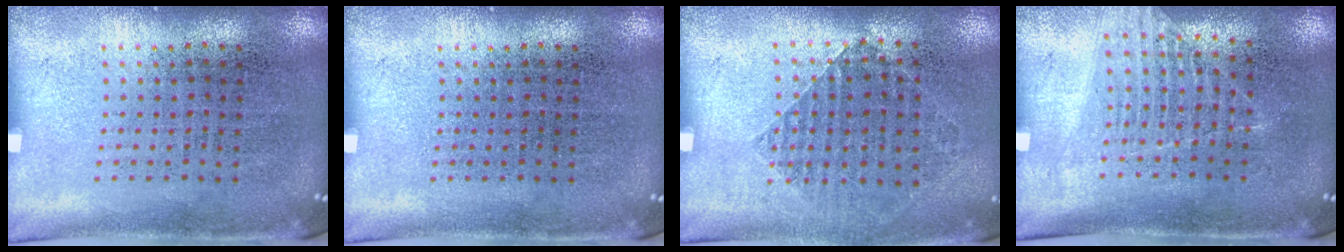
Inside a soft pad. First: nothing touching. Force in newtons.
{"total": 0.0}
{"total": 0.9, "press": 0.9, "slide": 0.2}
{"total": 1.2, "press": 1.1, "slide": 0.4}